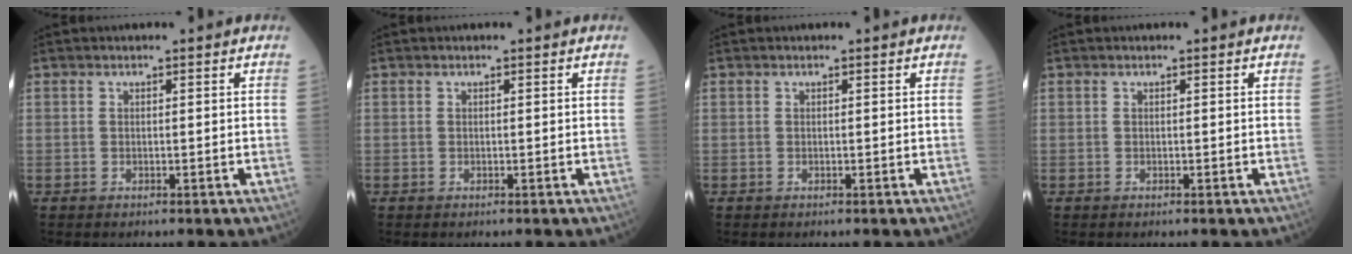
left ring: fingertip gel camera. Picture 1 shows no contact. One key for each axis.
{"total": 0.0}
{"total": 0.0}
{"total": 0.0}